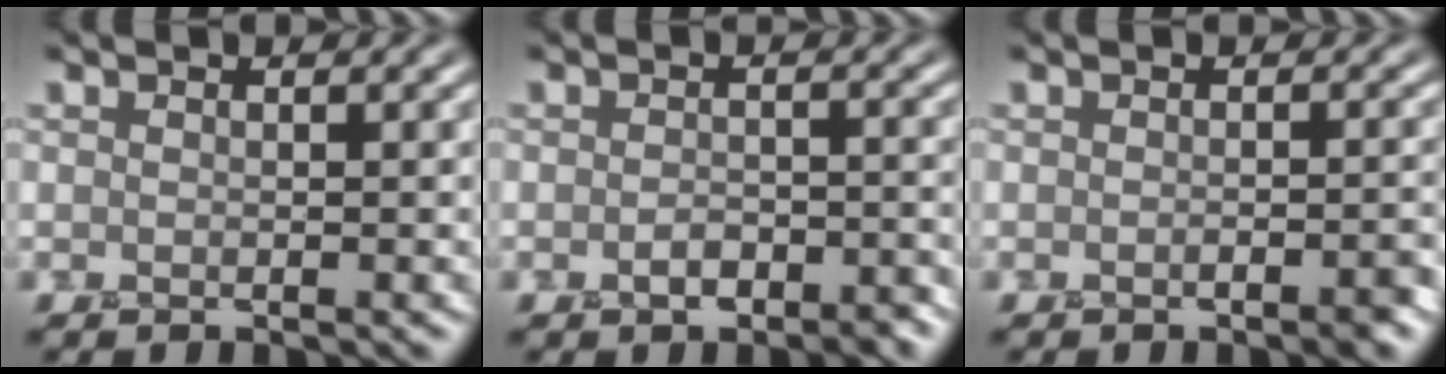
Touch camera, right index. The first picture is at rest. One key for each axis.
{"total": 2.3, "fx": -1.5, "fy": 1.2, "fz": 1.2, "tx": -0.018, "ty": 0.008, "tz": -0.023}
{"total": 1.8, "fx": -1.0, "fy": 0.5, "fz": 1.4, "tx": -0.017, "ty": 0.003, "tz": -0.017}